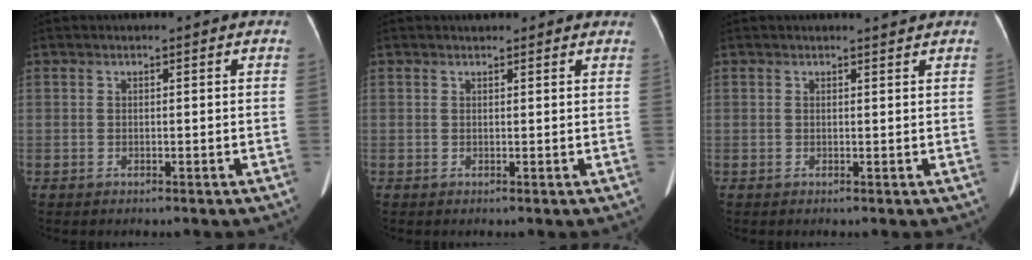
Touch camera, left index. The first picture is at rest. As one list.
[{"total": 2.6, "force": [2.2, 1.3, 0.6], "torque": [0.001, 0.021, 0.023]}, {"total": 1.3, "force": [1.2, -0.4, 0.2], "torque": [-0.010, -0.006, 0.019]}]